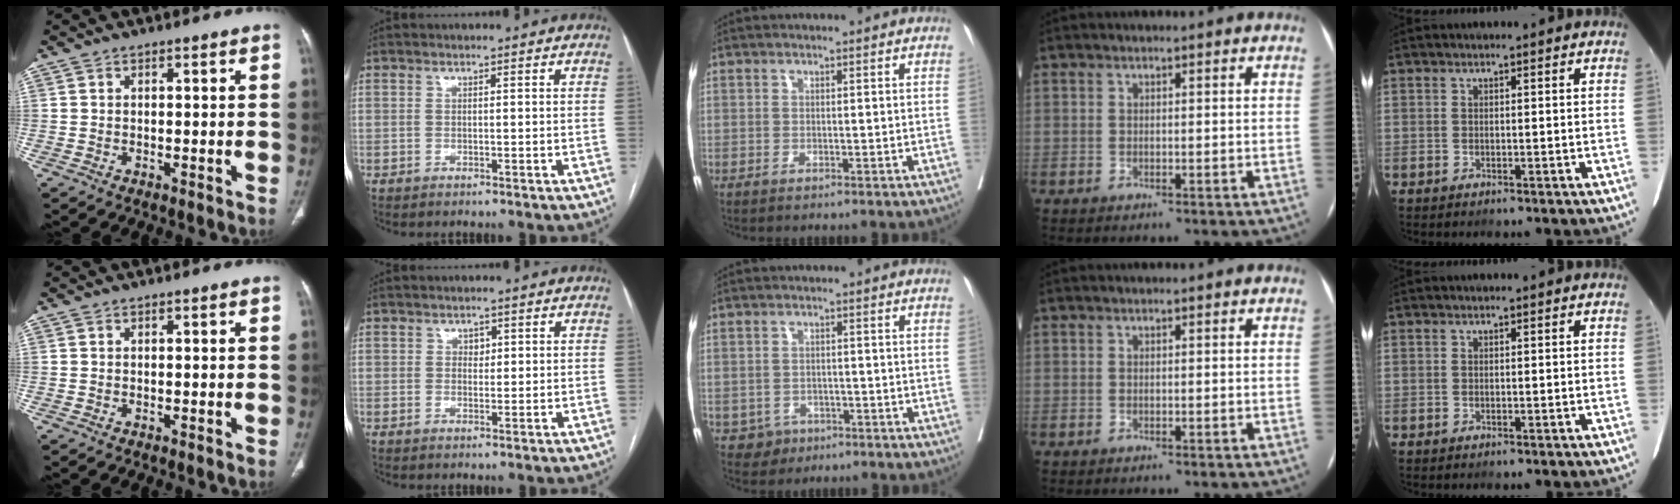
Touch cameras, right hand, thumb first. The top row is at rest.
{"index": {"total": 1.6, "force": [0.5, 1.3, 0.8], "torque": [-0.008, 0.001, 0.007]}, "middle": {"total": 3.0, "force": [-1.5, 2.6, 0.3], "torque": [0.002, 0.011, -0.018]}}